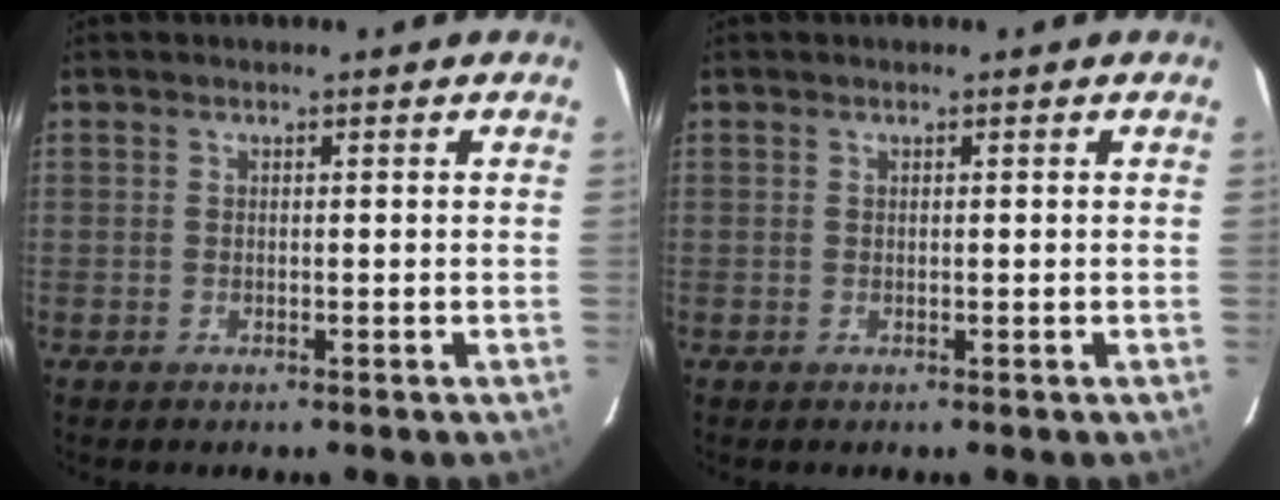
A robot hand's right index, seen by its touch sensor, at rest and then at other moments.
{"total": 0.0}